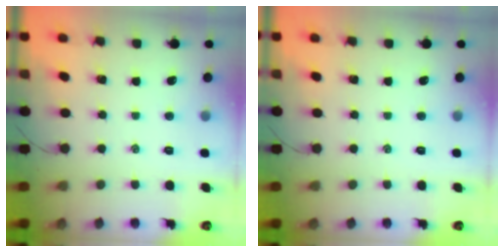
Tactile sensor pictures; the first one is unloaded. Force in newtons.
{"total": 0.0}